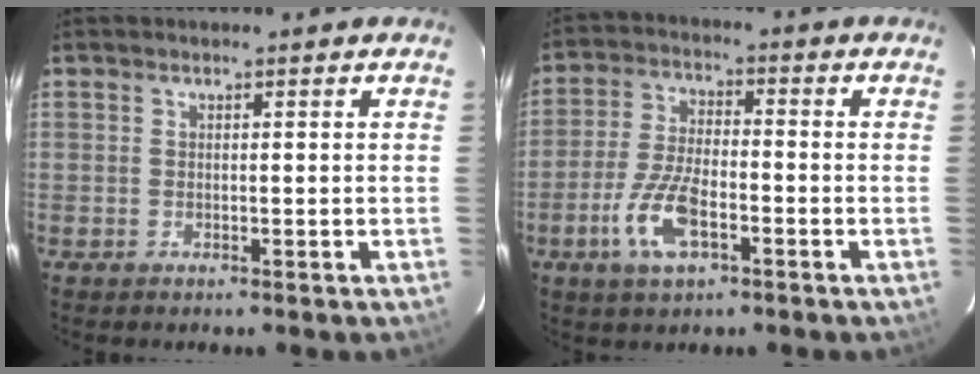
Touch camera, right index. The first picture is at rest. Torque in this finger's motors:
{"motor_torque": [0.29, -0.19, 0.25, 0.10]}